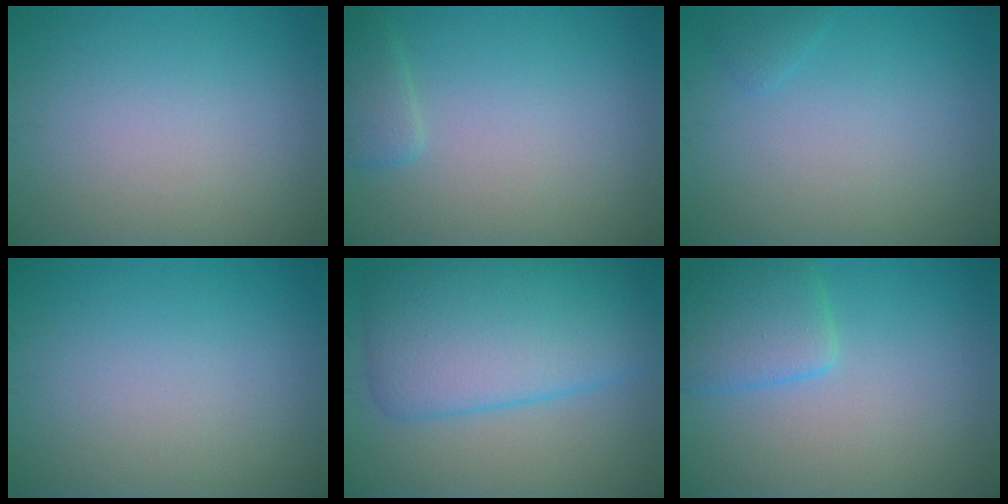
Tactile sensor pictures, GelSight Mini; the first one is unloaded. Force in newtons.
{"total": 1.6, "press": 1.5, "slide": 0.2}
{"total": 0.7, "press": 0.7, "slide": 0.1}
{"total": 0.0}
{"total": 9.0, "press": 9.0, "slide": 0.4}
{"total": 3.8, "press": 3.7, "slide": 0.3}